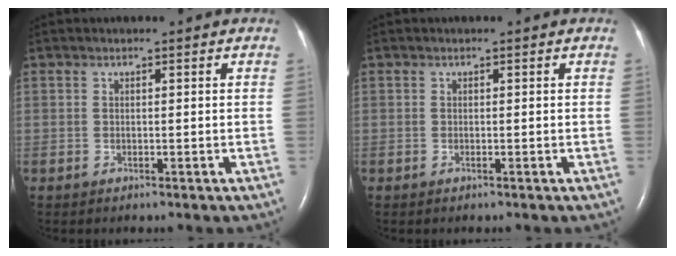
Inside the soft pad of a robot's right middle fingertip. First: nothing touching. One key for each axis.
{"total": 0.0}